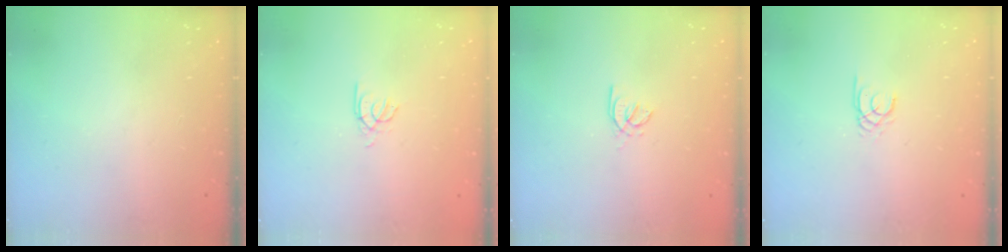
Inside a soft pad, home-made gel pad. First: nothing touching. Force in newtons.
{"total": 2.4, "press": 2.4, "slide": 0.4}
{"total": 2.0, "press": 2.0, "slide": 0.6}
{"total": 1.9, "press": 1.9, "slide": 0.3}